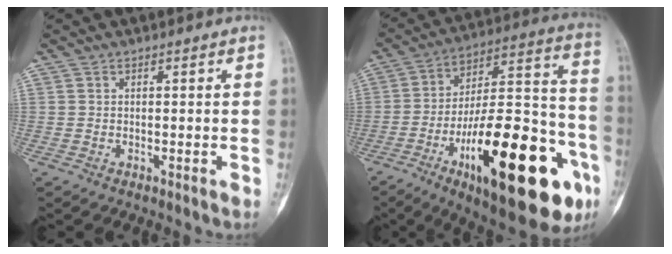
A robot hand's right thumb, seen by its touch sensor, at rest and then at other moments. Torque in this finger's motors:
{"motor_torque": [2.03, 2.98, 2.31, -0.47, 0.26]}